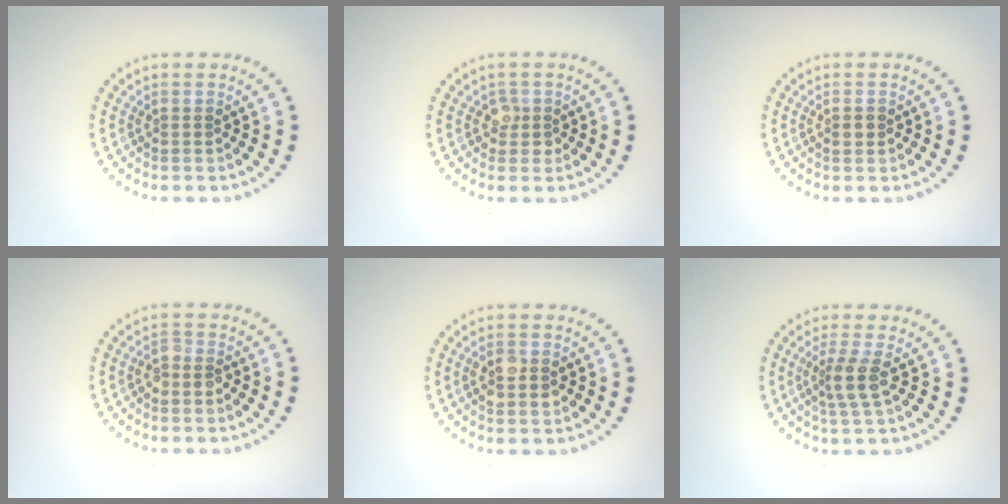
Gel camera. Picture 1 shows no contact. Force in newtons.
{"total": 1.6, "press": 1.3, "slide": 0.9}
{"total": 1.2, "press": 1.2, "slide": 0.1}
{"total": 1.5, "press": 1.3, "slide": 0.7}
{"total": 2.8, "press": 2.8, "slide": 0.1}
{"total": 2.4, "press": 1.8, "slide": 1.5}